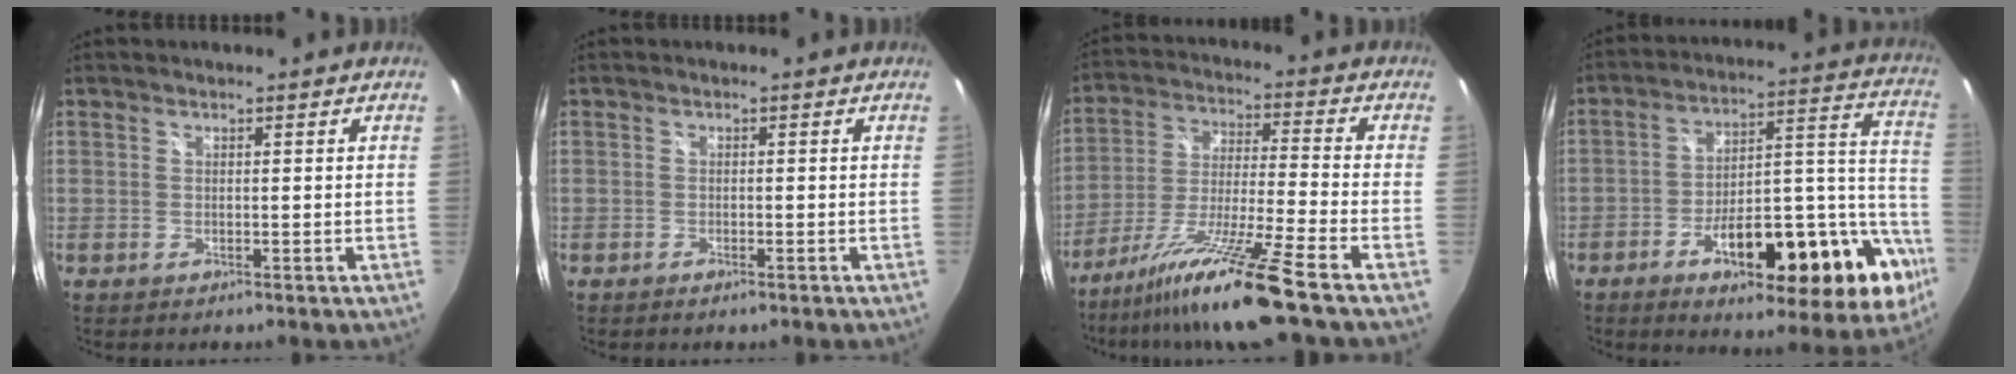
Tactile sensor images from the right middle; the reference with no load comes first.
{"total": 0.9, "force": [-0.8, 0.2, 0.5], "torque": [-0.011, -0.003, -0.015]}
{"total": 14.6, "force": [-11.3, -2.5, 8.9], "torque": [-0.174, -0.029, -0.202]}
{"total": 24.6, "force": [-12.5, 8.6, 19.3], "torque": [-0.255, 0.016, -0.184]}